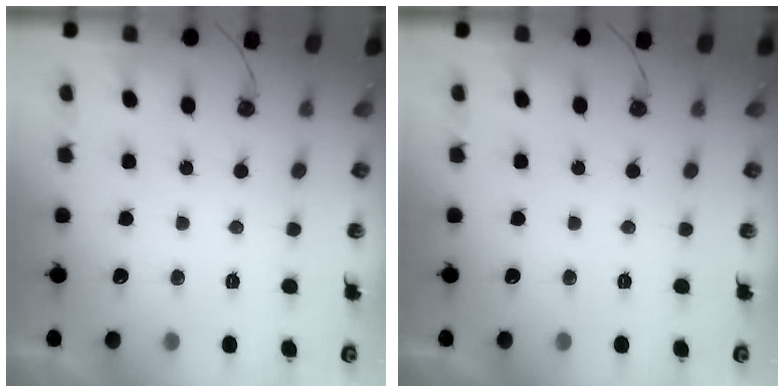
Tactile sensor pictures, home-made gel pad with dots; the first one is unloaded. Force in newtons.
{"total": 0.0}